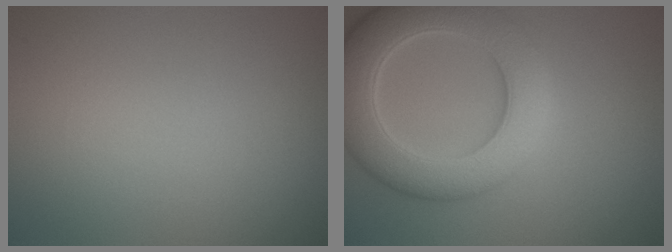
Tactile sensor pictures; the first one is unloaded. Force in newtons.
{"total": 8.4, "press": 8.4, "slide": 0.3}